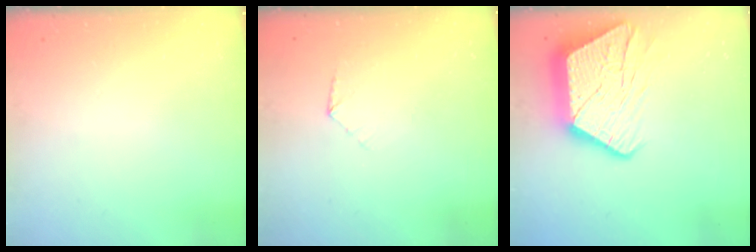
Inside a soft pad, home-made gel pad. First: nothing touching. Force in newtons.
{"total": 5.1, "press": 5.1, "slide": 0.4}
{"total": 20.1, "press": 20.0, "slide": 1.3}